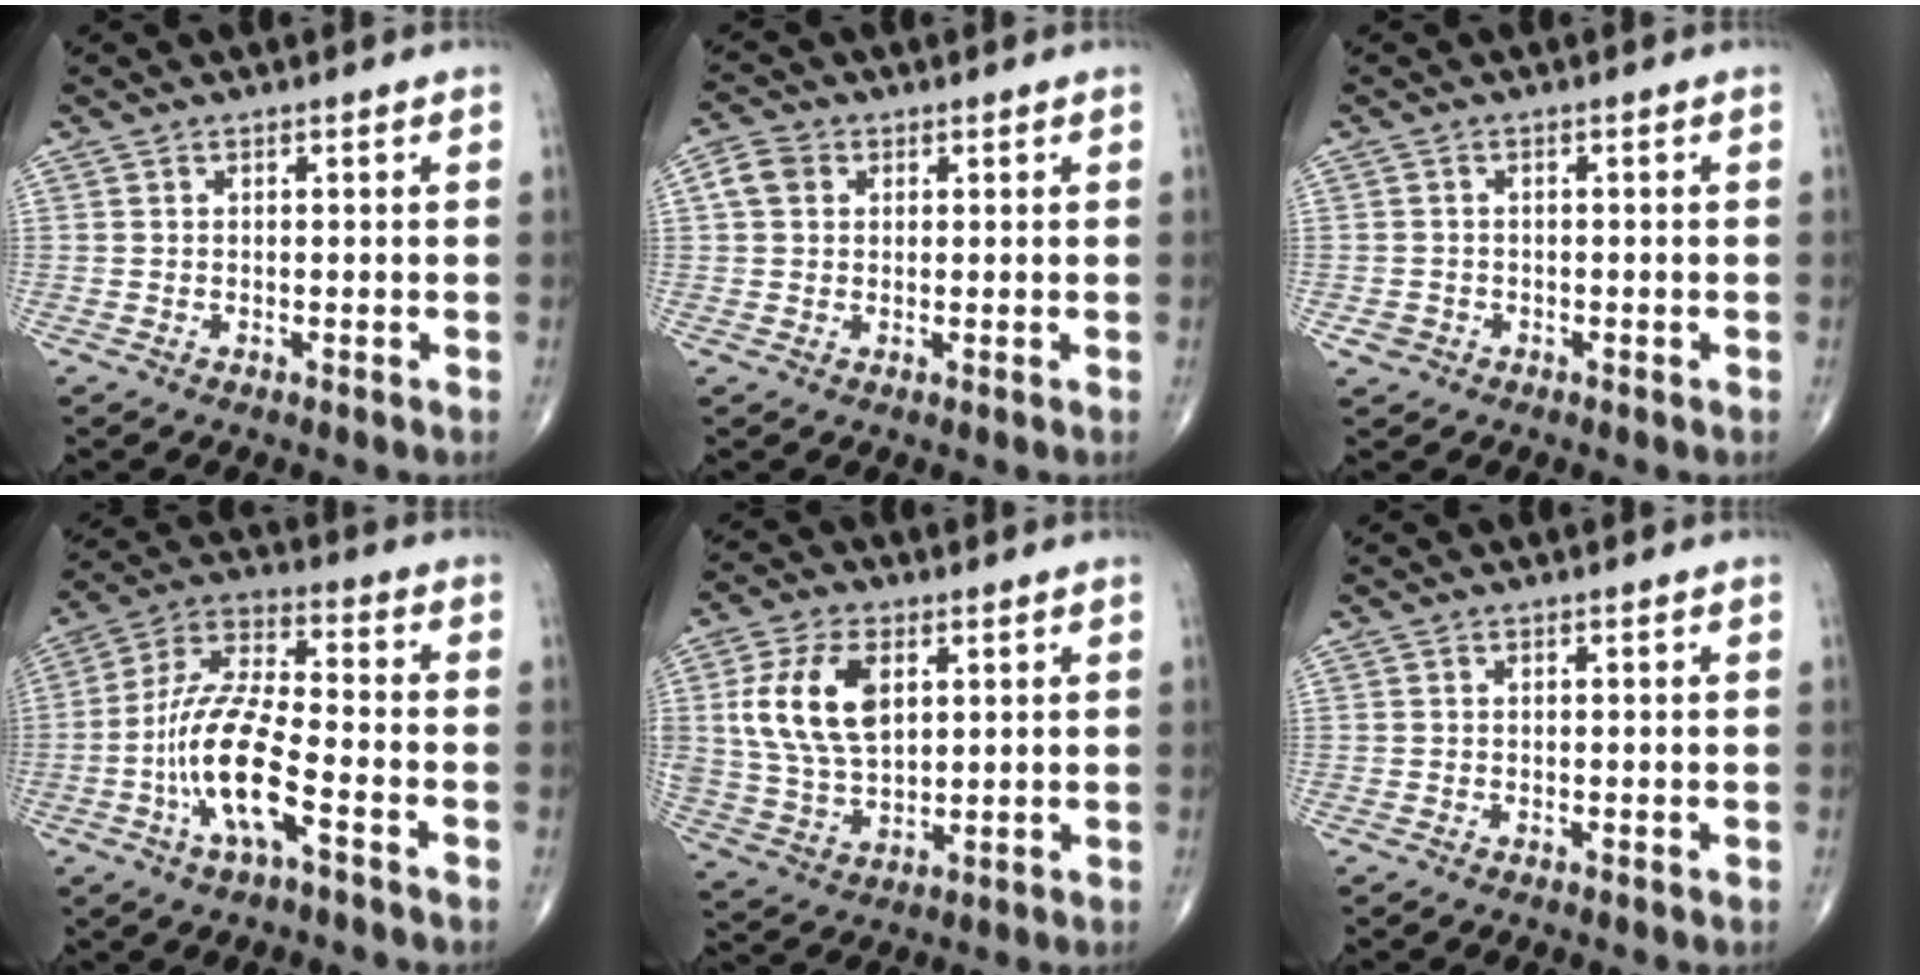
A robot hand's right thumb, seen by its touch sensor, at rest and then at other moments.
{"total": 4.0, "force": [1.0, 3.2, 2.0], "torque": [-0.032, 0.008, 0.015]}
{"total": 1.8, "force": [-0.9, 1.6, 0.3], "torque": [0.000, 0.007, -0.015]}
{"total": 14.1, "force": [-5.0, 4.2, 12.5], "torque": [-0.259, 0.037, -0.097]}
{"total": 13.5, "force": [3.6, 7.9, 10.3], "torque": [-0.195, -0.006, 0.074]}
{"total": 0.0}